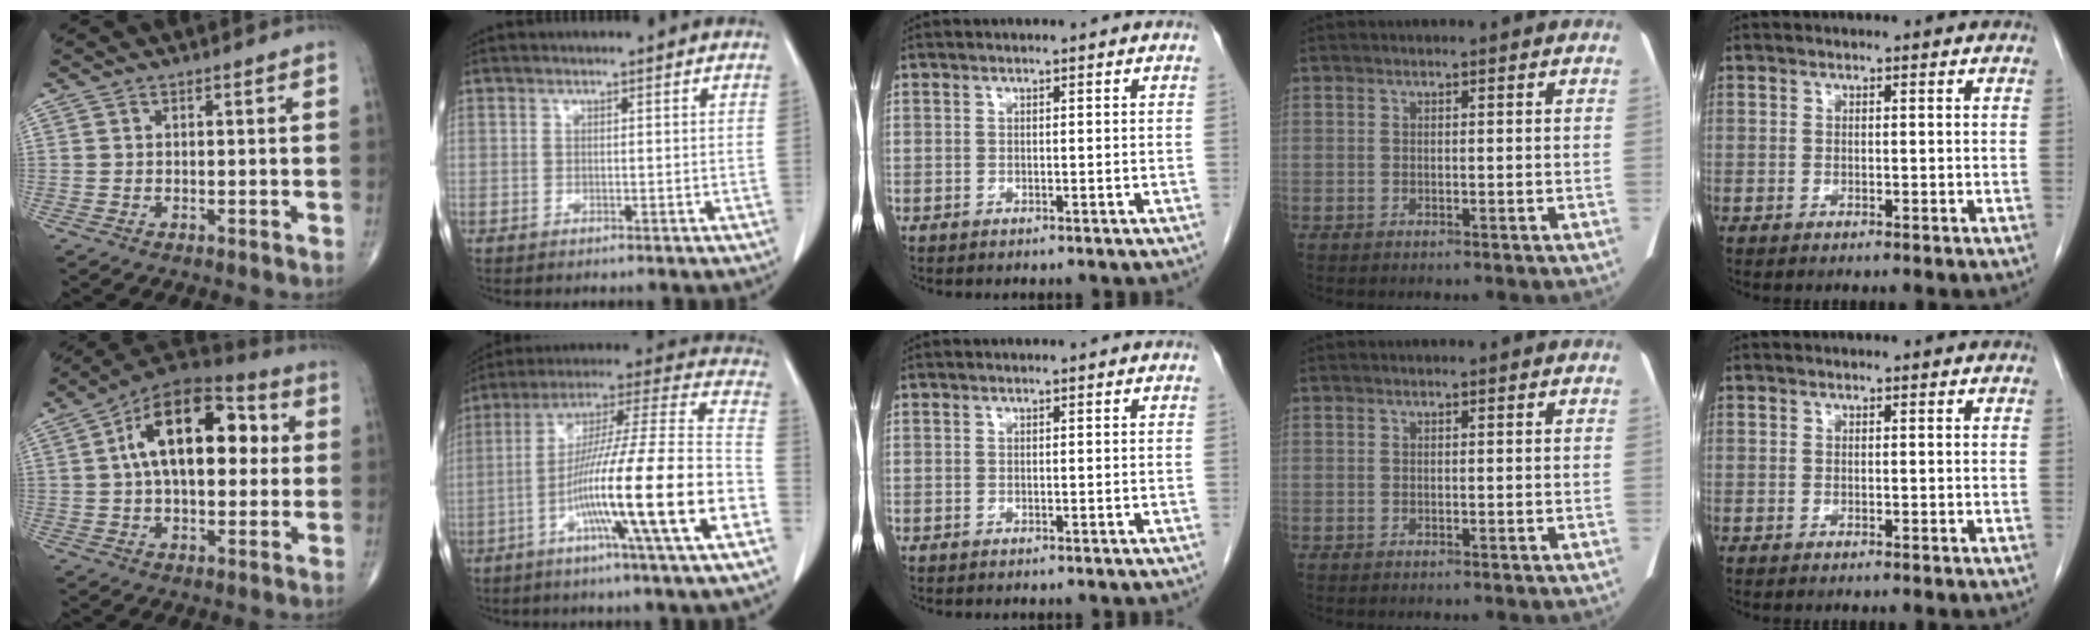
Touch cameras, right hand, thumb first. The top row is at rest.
{"thumb": {"total": 19.8, "force": [3.6, 10.7, 16.2], "torque": [-0.230, 0.027, 0.044]}, "index": {"total": 21.7, "force": [-8.3, -0.6, 20.1], "torque": [-0.321, -0.016, -0.150]}}